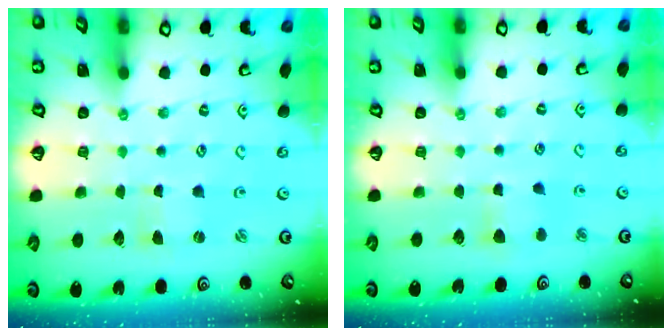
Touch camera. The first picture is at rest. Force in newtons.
{"total": 4.4, "press": 4.4, "slide": 0.6}